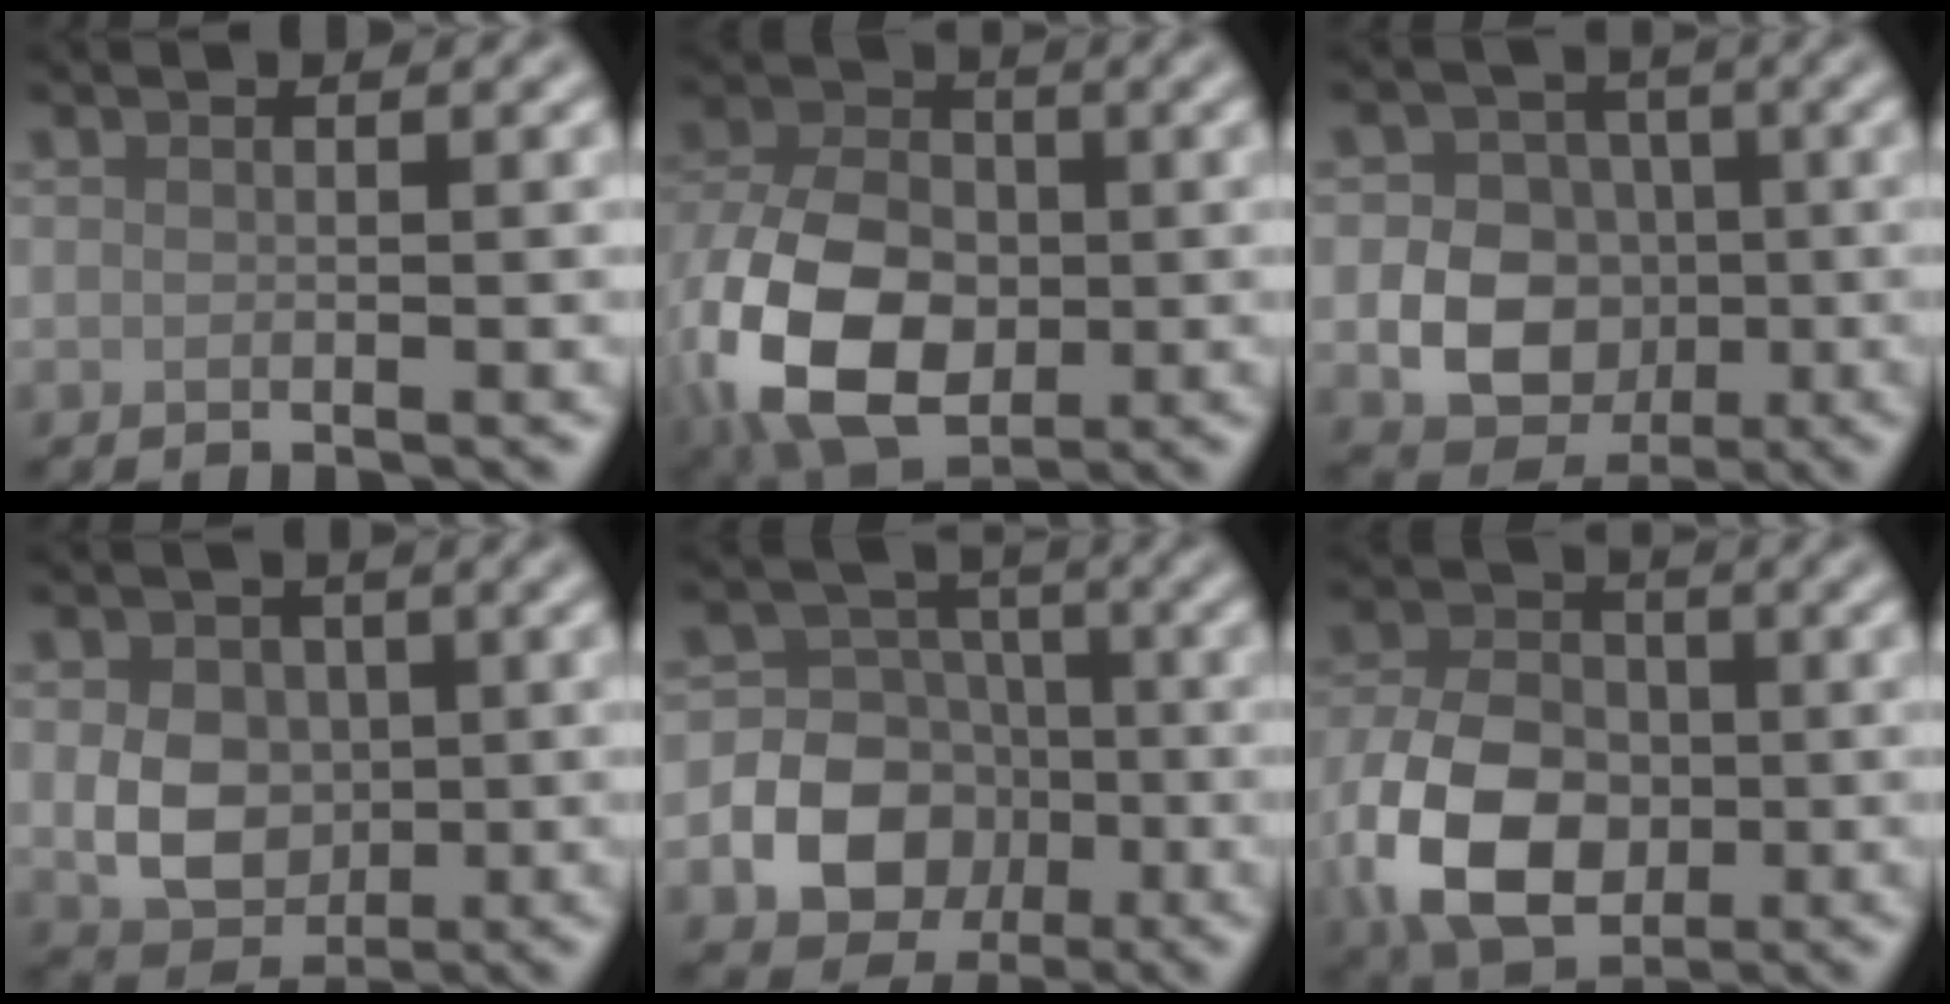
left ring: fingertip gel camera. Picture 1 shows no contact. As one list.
[{"total": 11.7, "force": [-2.9, 7.9, 8.2], "torque": [-0.178, -0.013, -0.064]}, {"total": 6.7, "force": [-1.5, 5.7, 3.2], "torque": [-0.031, -0.007, -0.049]}, {"total": 5.2, "force": [-0.1, 4.1, 3.2], "torque": [-0.057, -0.004, -0.003]}, {"total": 9.1, "force": [-2.7, 8.0, 3.4], "torque": [-0.051, -0.002, -0.076]}, {"total": 9.2, "force": [-2.6, 6.4, 6.1], "torque": [-0.131, -0.005, -0.062]}]